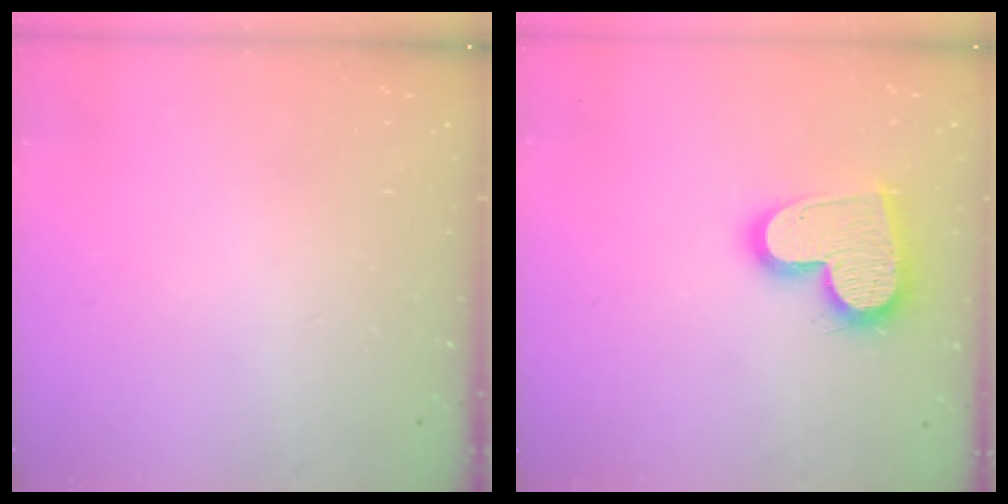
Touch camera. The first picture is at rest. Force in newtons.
{"total": 17.0, "press": 17.0, "slide": 1.5}